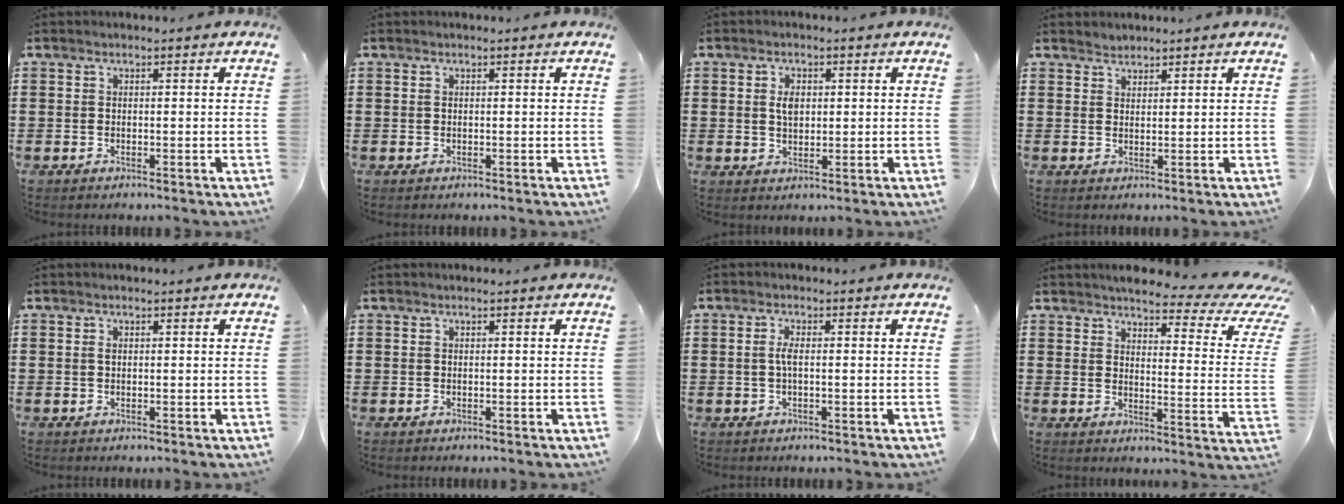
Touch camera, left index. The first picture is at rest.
{"total": 0.0}
{"total": 3.0, "force": [0.7, 1.7, 2.3], "torque": [-0.050, 0.009, 0.011]}
{"total": 1.4, "force": [1.3, 0.3, -0.3], "torque": [0.001, 0.001, 0.027]}
{"total": 0.7, "force": [0.2, 0.3, 0.5], "torque": [-0.013, 0.000, 0.003]}
{"total": 0.0}
{"total": 2.2, "force": [0.0, 0.6, 2.2], "torque": [-0.049, -0.001, -0.004]}
{"total": 4.9, "force": [3.9, 0.8, 2.9], "torque": [-0.053, -0.035, 0.057]}